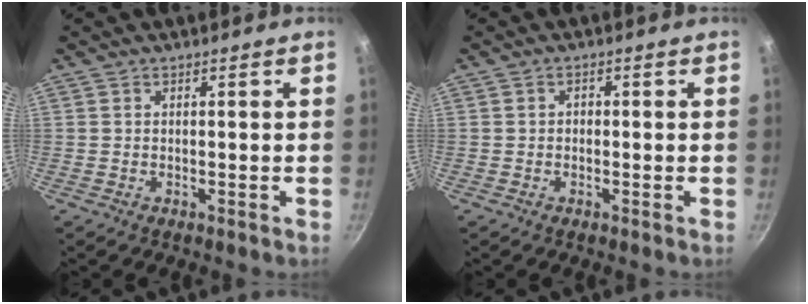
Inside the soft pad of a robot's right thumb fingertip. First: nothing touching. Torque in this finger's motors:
{"motor_torque": [-0.47, 0.17, 0.01, 0.33, -0.03]}